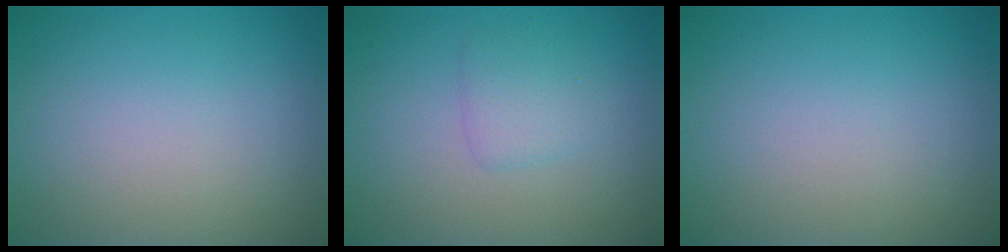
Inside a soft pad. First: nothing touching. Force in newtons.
{"total": 1.8, "press": 1.8, "slide": 0.1}
{"total": 0.0}